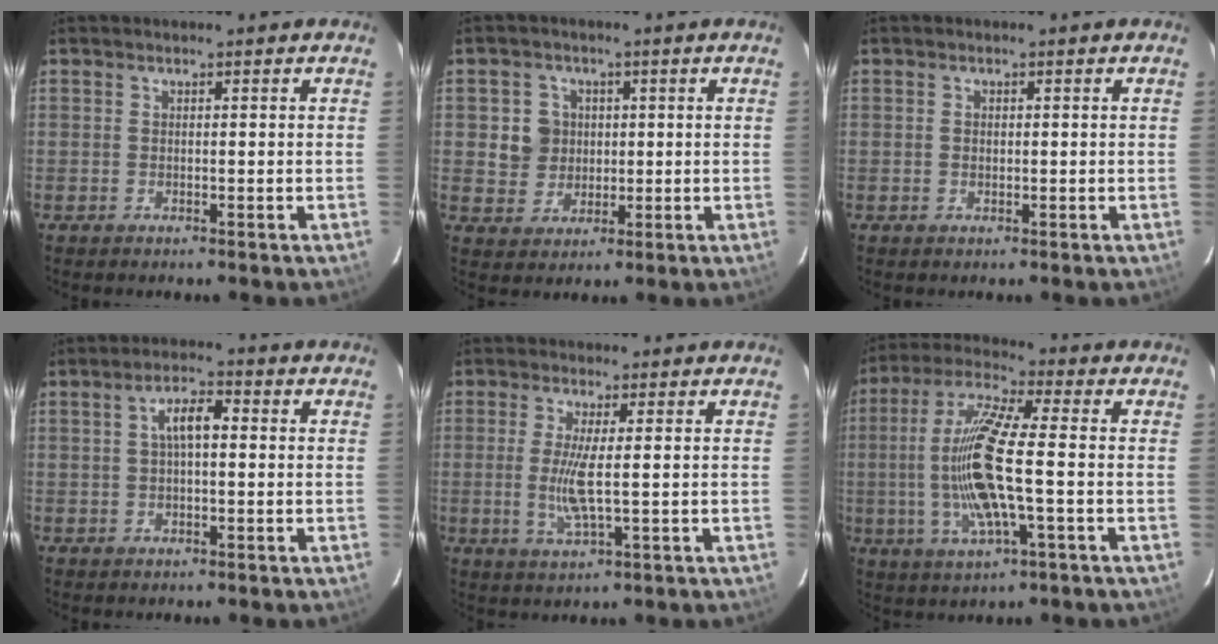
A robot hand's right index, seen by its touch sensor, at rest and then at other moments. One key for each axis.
{"total": 5.7, "fx": 0.7, "fy": 5.6, "fz": 1.2, "tx": -0.028, "ty": 0.012, "tz": 0.019}
{"total": 0.8, "fx": 0.0, "fy": 0.7, "fz": 0.4, "tx": -0.007, "ty": 0.003, "tz": 0.000}
{"total": 4.7, "fx": 0.5, "fy": 1.8, "fz": 4.3, "tx": -0.080, "ty": 0.014, "tz": 0.011}
{"total": 6.2, "fx": -0.2, "fy": 0.7, "fz": 6.2, "tx": -0.129, "ty": -0.008, "tz": -0.006}
{"total": 15.0, "fx": -1.7, "fy": 2.3, "fz": 14.7, "tx": -0.294, "ty": -0.002, "tz": -0.035}